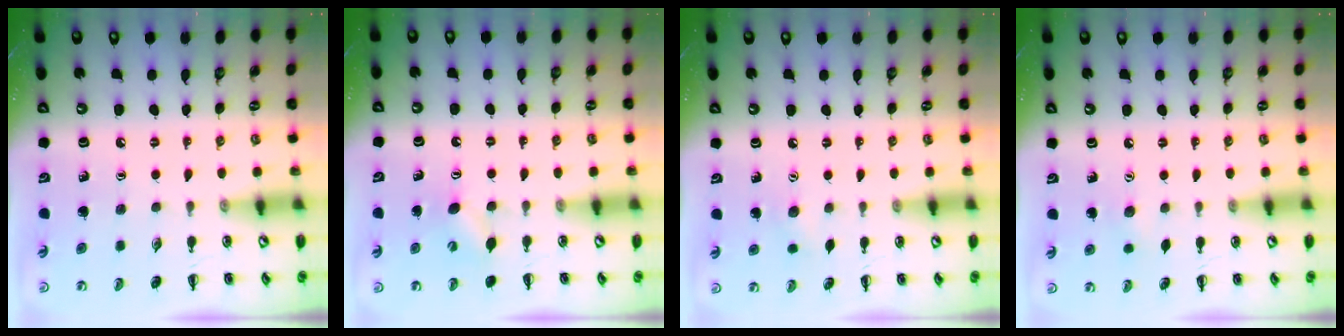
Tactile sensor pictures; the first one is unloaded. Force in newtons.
{"total": 5.1, "press": 4.9, "slide": 1.3}
{"total": 3.1, "press": 3.0, "slide": 0.8}
{"total": 2.5, "press": 2.4, "slide": 0.6}